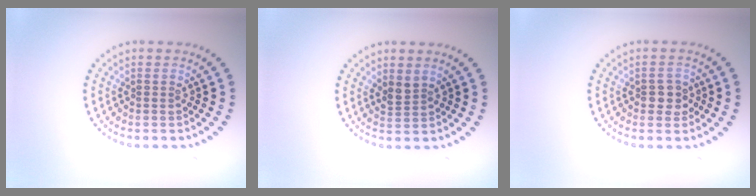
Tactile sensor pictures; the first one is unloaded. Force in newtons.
{"total": 1.3, "press": 1.0, "slide": 0.8}
{"total": 1.8, "press": 1.8, "slide": 0.3}